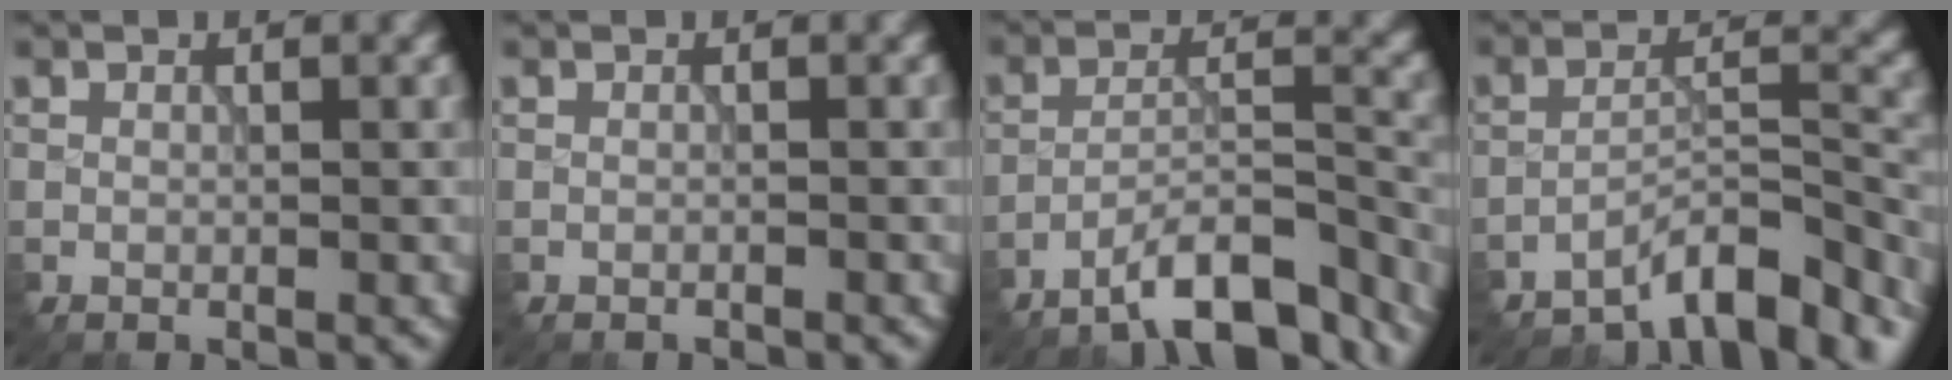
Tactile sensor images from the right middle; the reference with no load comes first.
{"total": 0.0}
{"total": 8.6, "force": [-7.3, 2.0, 4.1], "torque": [-0.058, 0.008, -0.122]}
{"total": 6.7, "force": [-6.0, 1.3, 2.7], "torque": [-0.034, 0.005, -0.099]}